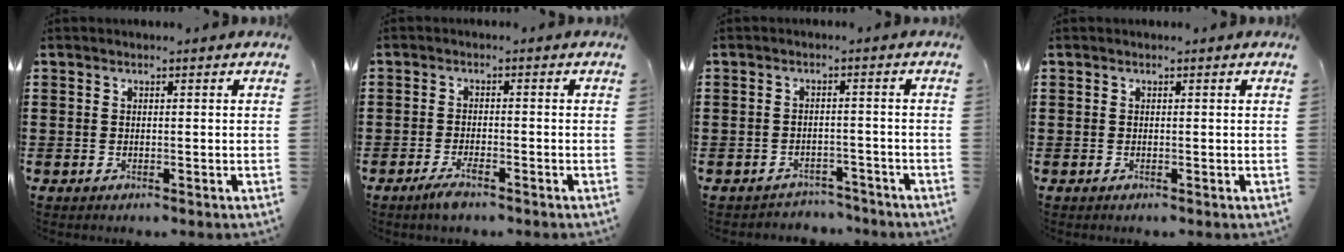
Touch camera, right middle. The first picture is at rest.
{"total": 2.6, "force": [-1.7, 0.5, 1.9], "torque": [-0.039, 0.000, -0.034]}
{"total": 2.7, "force": [-2.6, 0.5, -0.2], "torque": [-0.004, 0.002, -0.060]}
{"total": 0.0}